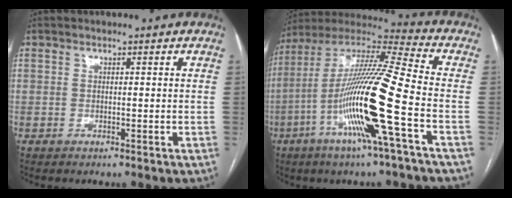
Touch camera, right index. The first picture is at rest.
{"total": 20.1, "force": [-6.1, -0.4, 19.2], "torque": [-0.387, -0.017, -0.128]}